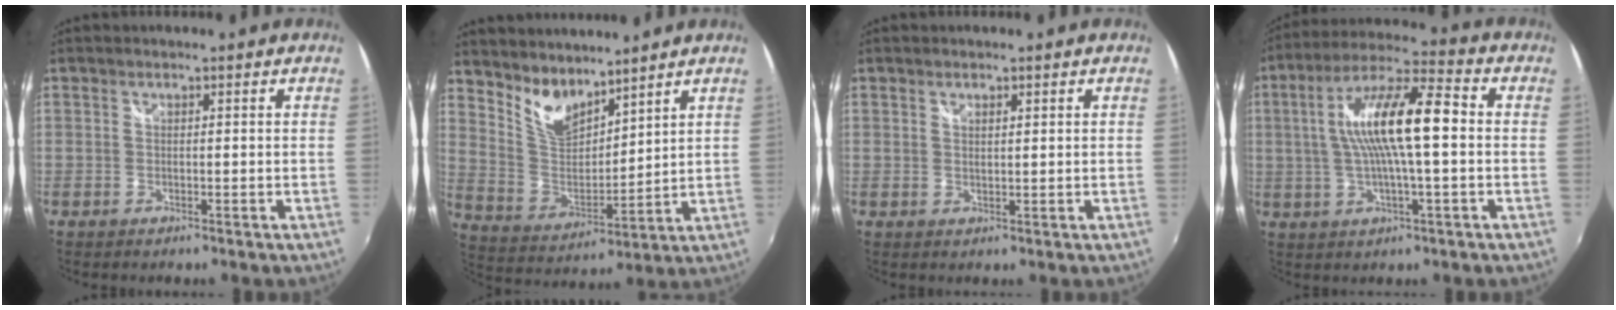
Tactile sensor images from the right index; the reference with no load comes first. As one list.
[{"total": 9.6, "force": [7.8, 3.6, 4.2], "torque": [-0.081, -0.006, 0.158]}, {"total": 1.2, "force": [0.9, 0.3, 0.7], "torque": [-0.011, 0.000, 0.014]}, {"total": 14.5, "force": [0.7, 2.5, 14.3], "torque": [-0.263, 0.016, 0.008]}]